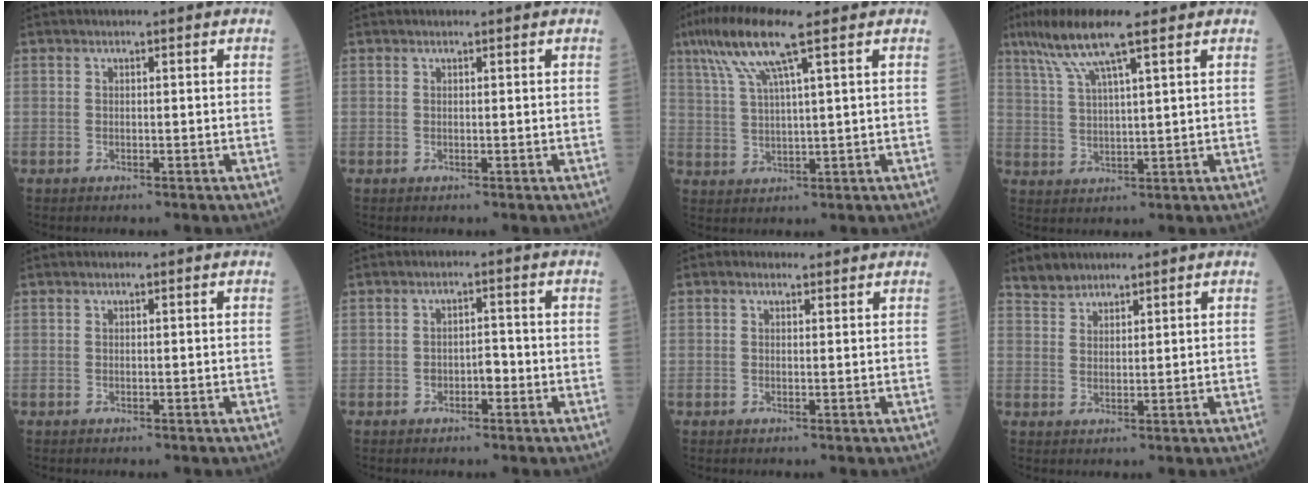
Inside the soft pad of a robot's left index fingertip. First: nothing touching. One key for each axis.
{"total": 0.0}
{"total": 9.2, "fx": 5.3, "fy": 0.1, "fz": 7.5, "tx": -0.161, "ty": 0.023, "tz": 0.105}
{"total": 9.6, "fx": 6.2, "fy": 0.5, "fz": 7.3, "tx": -0.146, "ty": 0.023, "tz": 0.113}
{"total": 0.0}
{"total": 2.2, "fx": -0.9, "fy": 1.1, "fz": 1.6, "tx": -0.019, "ty": 0.008, "tz": -0.016}
{"total": 1.2, "fx": 1.0, "fy": 0.6, "fz": 0.2, "tx": -0.012, "ty": 0.009, "tz": 0.015}
{"total": 3.0, "fx": 2.8, "fy": 1.1, "fz": 0.0, "tx": -0.004, "ty": 0.013, "tz": 0.053}